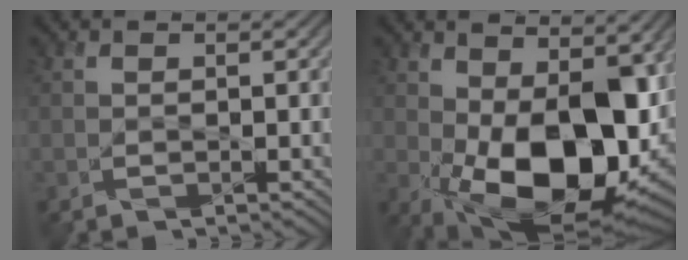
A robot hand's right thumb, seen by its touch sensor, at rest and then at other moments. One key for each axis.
{"total": 17.8, "fx": -1.2, "fy": 9.6, "fz": 14.9, "tx": -0.243, "ty": -0.037, "tz": -0.005}